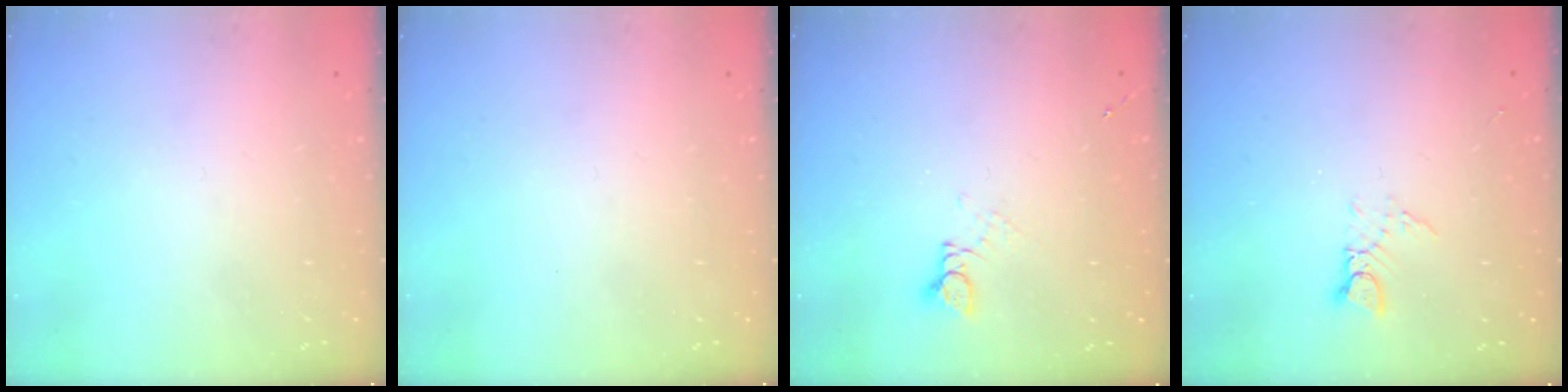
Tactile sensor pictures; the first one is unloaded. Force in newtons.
{"total": 0.0}
{"total": 2.5, "press": 2.5, "slide": 0.2}
{"total": 3.4, "press": 3.4, "slide": 0.2}